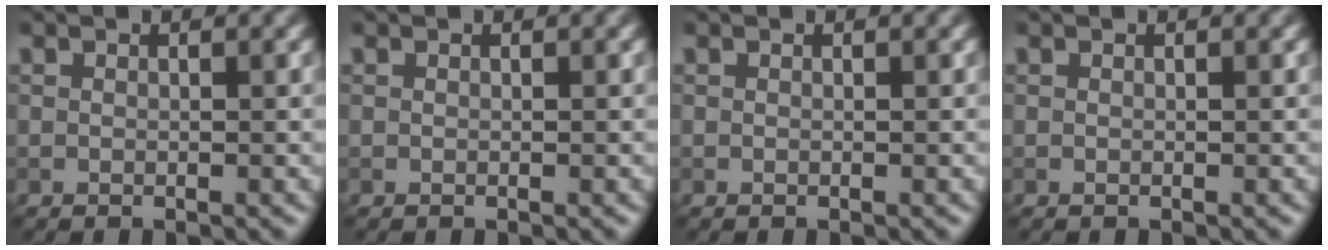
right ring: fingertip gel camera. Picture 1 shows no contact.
{"total": 0.0}
{"total": 0.0}
{"total": 0.0}